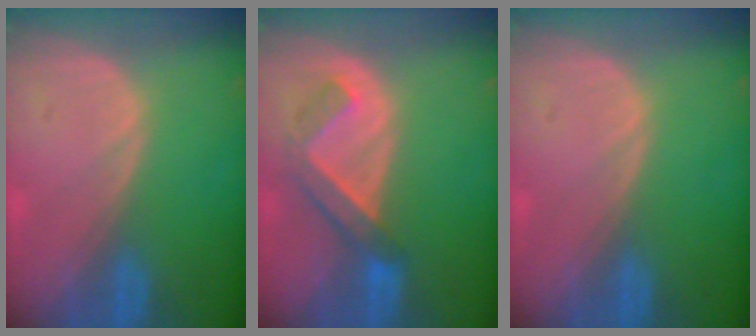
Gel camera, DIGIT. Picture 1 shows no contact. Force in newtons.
{"total": 5.1, "press": 5.1, "slide": 0.6}
{"total": 0.0}